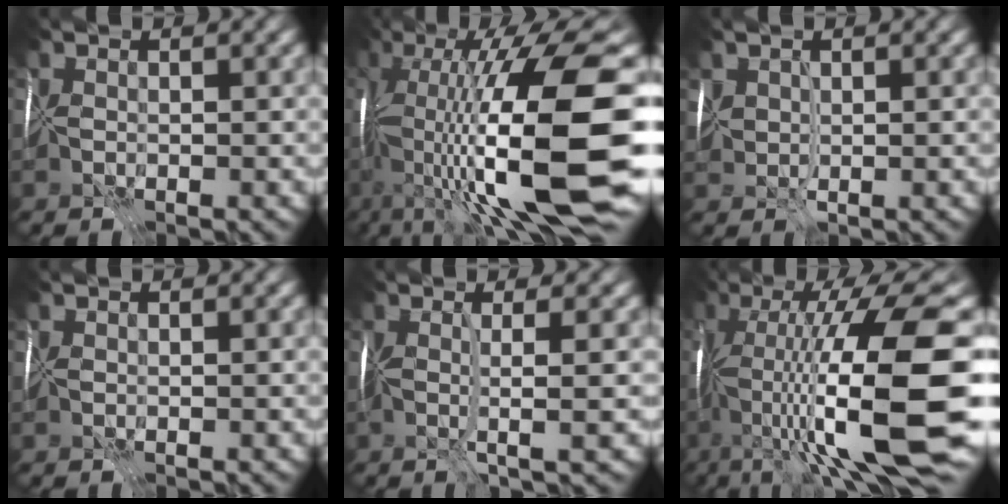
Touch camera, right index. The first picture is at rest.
{"total": 17.4, "force": [-2.0, 5.5, 16.4], "torque": [-0.292, 0.029, -0.040]}
{"total": 2.2, "force": [0.8, 1.3, 1.5], "torque": [-0.034, 0.001, 0.017]}
{"total": 0.0}
{"total": 3.7, "force": [0.1, 0.6, 3.7], "torque": [-0.061, 0.002, -0.004]}
{"total": 16.3, "force": [-2.6, 3.7, 15.7], "torque": [-0.262, 0.026, -0.036]}